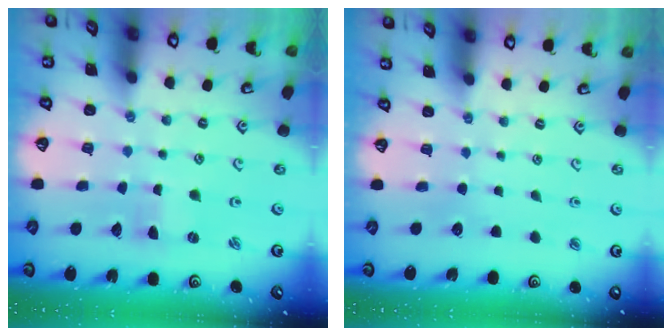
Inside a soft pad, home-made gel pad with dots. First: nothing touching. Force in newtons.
{"total": 0.0}